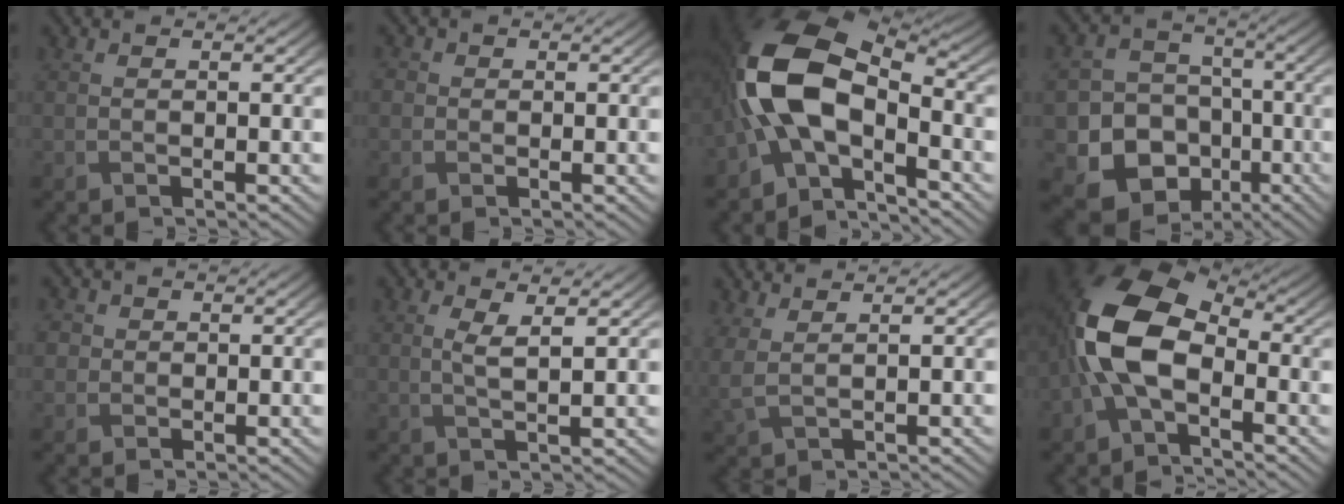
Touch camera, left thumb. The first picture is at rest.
{"total": 1.3, "force": [0.1, 1.3, 0.3], "torque": [-0.005, 0.001, -0.003]}
{"total": 15.0, "force": [-2.9, 8.7, 11.9], "torque": [-0.254, 0.003, -0.067]}
{"total": 14.3, "force": [-5.7, 12.0, 5.2], "torque": [-0.120, -0.047, -0.117]}
{"total": 2.0, "force": [0.3, 2.0, 0.5], "torque": [-0.015, 0.003, 0.003]}
{"total": 2.9, "force": [0.9, 0.6, 2.7], "torque": [-0.058, -0.001, 0.019]}
{"total": 3.1, "force": [2.1, 1.1, 2.0], "torque": [-0.056, 0.003, 0.044]}
{"total": 12.4, "force": [-1.4, 7.3, 10.0], "torque": [-0.233, 0.014, -0.045]}